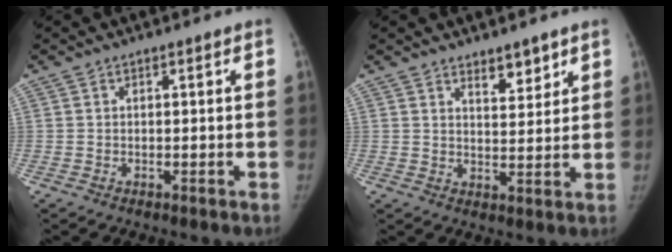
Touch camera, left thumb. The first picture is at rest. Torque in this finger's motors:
{"motor_torque": [-0.02, 0.02, 0.05, 0.11, 0.00]}